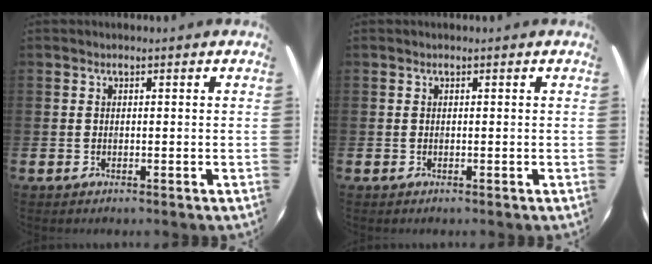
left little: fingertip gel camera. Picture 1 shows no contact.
{"total": 0.0}